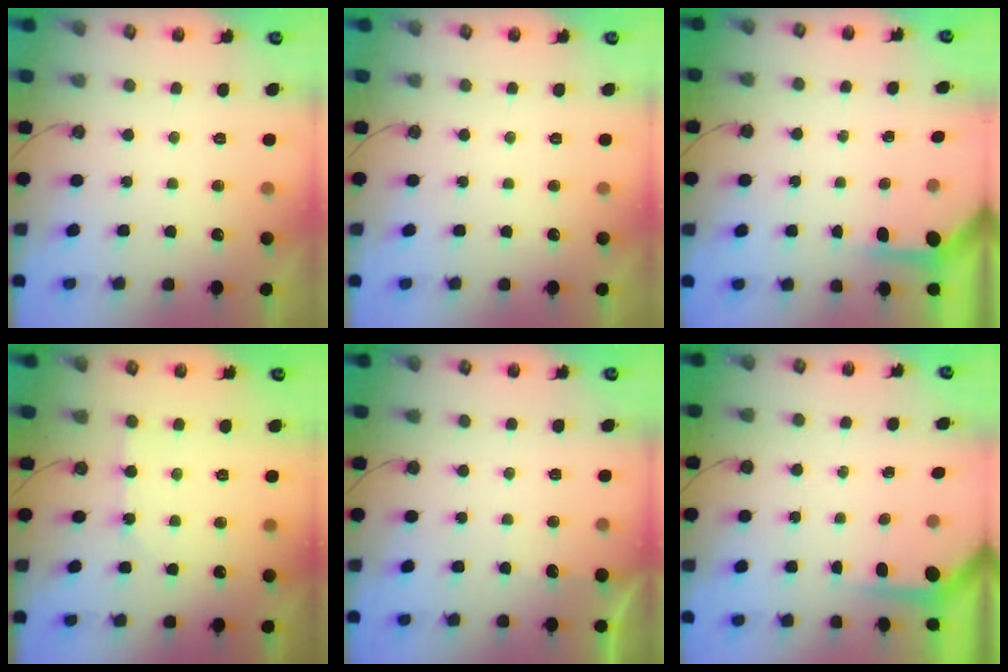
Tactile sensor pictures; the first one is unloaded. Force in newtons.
{"total": 0.0}
{"total": 3.6, "press": 3.6, "slide": 0.4}
{"total": 2.7, "press": 2.7, "slide": 0.5}
{"total": 2.2, "press": 2.2, "slide": 0.3}
{"total": 3.6, "press": 3.6, "slide": 0.3}